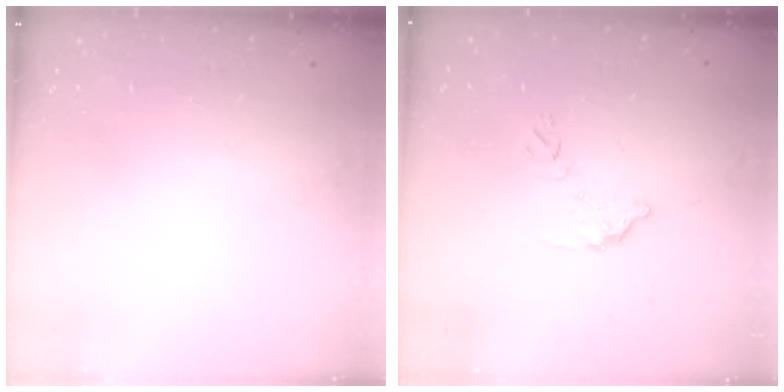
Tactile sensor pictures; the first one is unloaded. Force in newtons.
{"total": 7.6, "press": 7.6, "slide": 0.4}